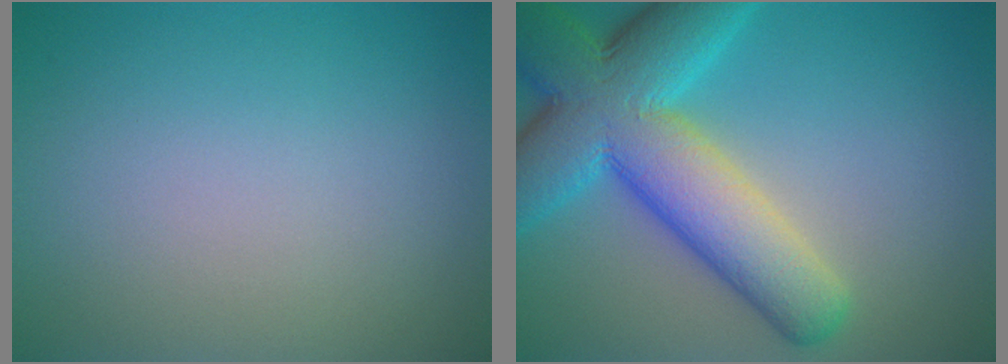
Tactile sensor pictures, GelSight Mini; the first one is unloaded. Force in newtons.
{"total": 11.8, "press": 11.8, "slide": 0.4}